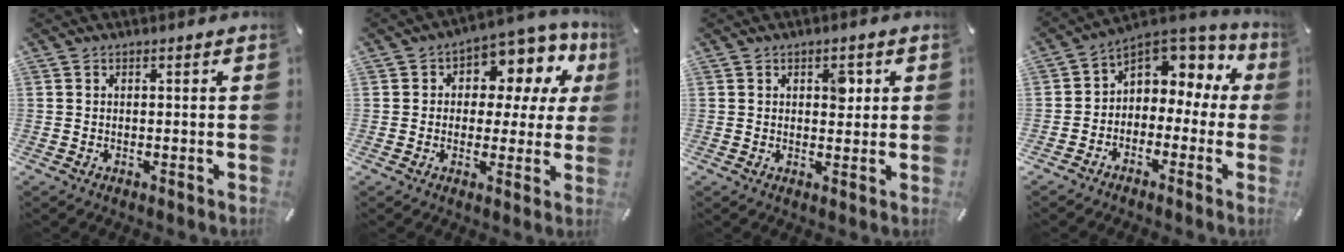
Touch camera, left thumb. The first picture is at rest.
{"total": 9.8, "force": [3.6, 6.7, 6.2], "torque": [-0.087, -0.026, 0.064]}
{"total": 3.9, "force": [1.4, 2.4, 2.7], "torque": [-0.010, -0.010, 0.010]}
{"total": 5.9, "force": [2.1, 5.3, 1.8], "torque": [-0.030, -0.026, 0.038]}